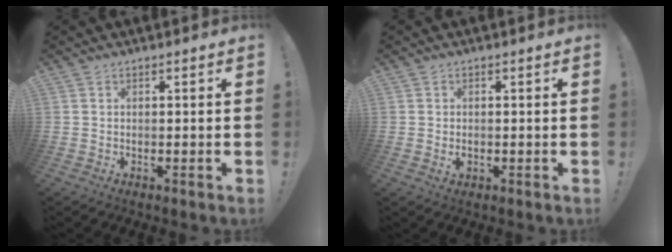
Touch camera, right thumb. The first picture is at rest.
{"total": 1.1, "force": [-0.1, 1.0, 0.6], "torque": [0.002, -0.003, -0.004]}